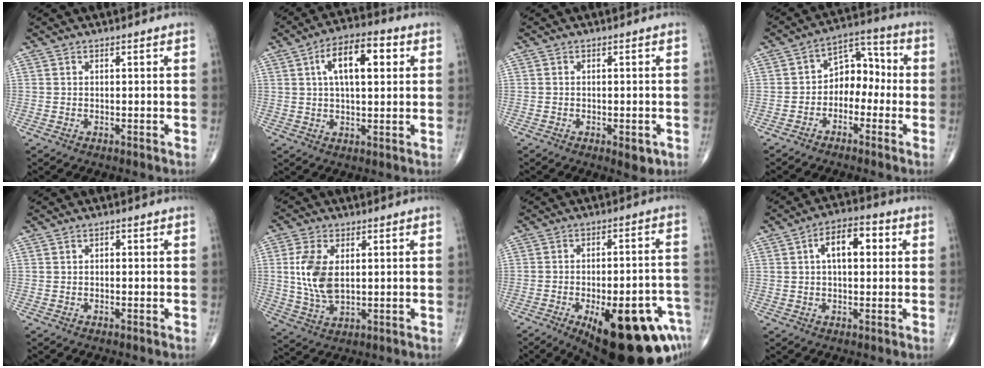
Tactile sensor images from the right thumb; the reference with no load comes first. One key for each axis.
{"total": 11.4, "fx": 3.2, "fy": 5.0, "fz": 9.7, "tx": -0.145, "ty": 0.014, "tz": 0.046}
{"total": 3.0, "fx": -1.2, "fy": 1.3, "fz": 2.5, "tx": -0.025, "ty": -0.003, "tz": -0.011}
{"total": 8.2, "fx": -1.7, "fy": 5.9, "fz": 5.4, "tx": -0.044, "ty": 0.046, "tz": -0.045}
{"total": 0.6, "fx": 0.0, "fy": 0.4, "fz": 0.4, "tx": -0.001, "ty": 0.003, "tz": -0.003}
{"total": 9.5, "fx": 1.3, "fy": 5.3, "fz": 7.8, "tx": -0.162, "ty": -0.009, "tz": 0.032}
{"total": 25.5, "fx": -11.9, "fy": 9.8, "fz": 20.3, "tx": -0.192, "ty": 0.046, "tz": -0.150}
{"total": 8.4, "fx": 1.8, "fy": 4.4, "fz": 7.0, "tx": -0.093, "ty": 0.020, "tz": 0.021}